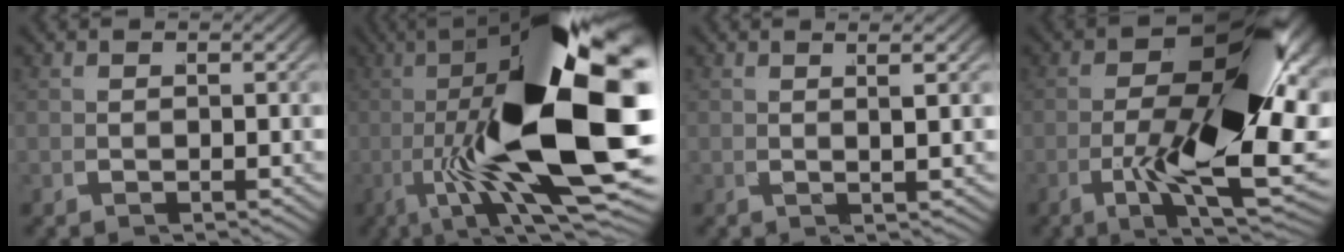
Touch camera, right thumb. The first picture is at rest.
{"total": 26.3, "force": [0.5, 10.1, 24.3], "torque": [-0.408, -0.026, 0.027]}
{"total": 1.8, "force": [1.1, 0.0, 1.5], "torque": [-0.034, 0.001, 0.019]}
{"total": 18.3, "force": [0.2, 8.3, 16.3], "torque": [-0.252, -0.034, 0.011]}